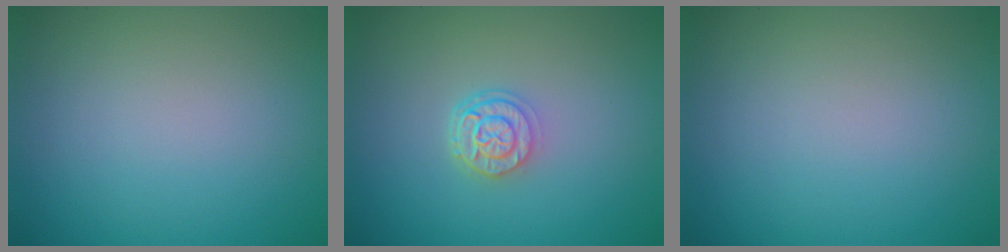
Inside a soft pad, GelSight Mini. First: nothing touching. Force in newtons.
{"total": 2.5, "press": 2.0, "slide": 1.5}
{"total": 0.0}